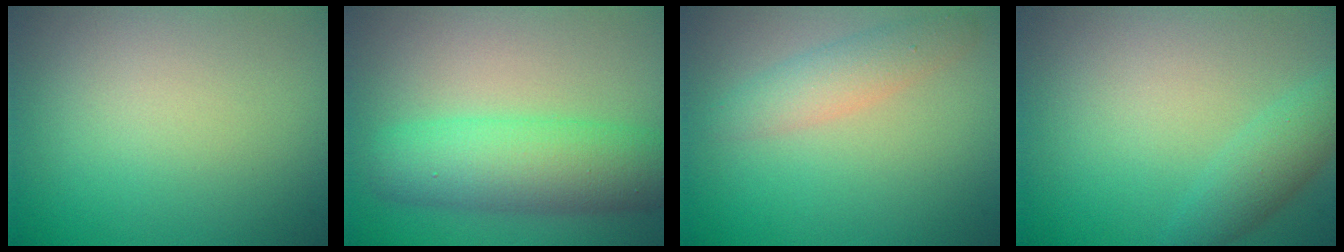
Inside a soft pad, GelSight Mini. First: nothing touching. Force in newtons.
{"total": 6.5, "press": 6.5, "slide": 0.1}
{"total": 2.6, "press": 2.6, "slide": 0.2}
{"total": 2.7, "press": 2.7, "slide": 0.1}